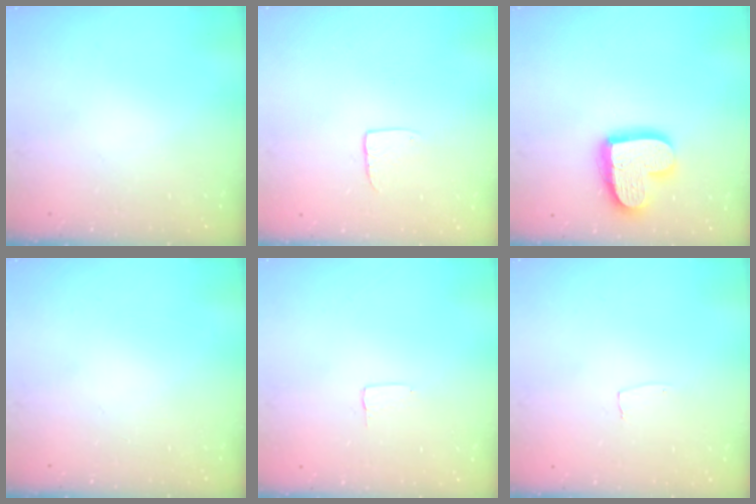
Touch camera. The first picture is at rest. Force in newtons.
{"total": 5.9, "press": 5.9, "slide": 0.5}
{"total": 16.4, "press": 16.4, "slide": 1.0}
{"total": 0.0}
{"total": 3.1, "press": 3.1, "slide": 0.2}
{"total": 3.0, "press": 3.0, "slide": 0.2}